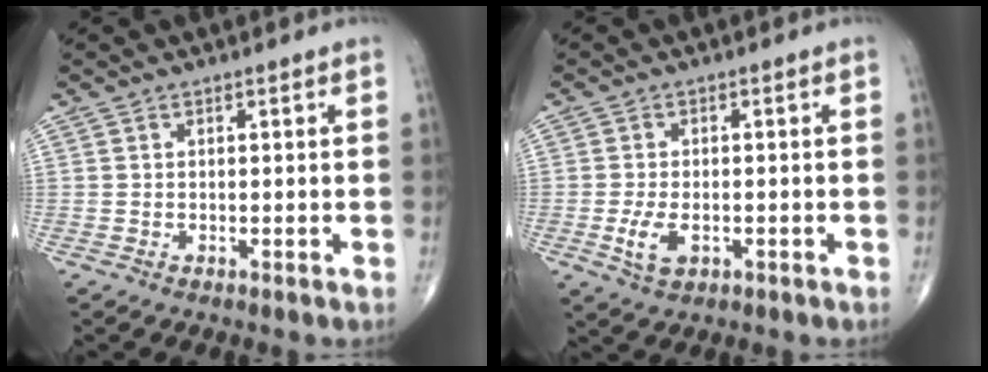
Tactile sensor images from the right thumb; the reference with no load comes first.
{"total": 4.6, "force": [-1.3, 2.5, 3.7], "torque": [-0.076, -0.003, -0.019]}